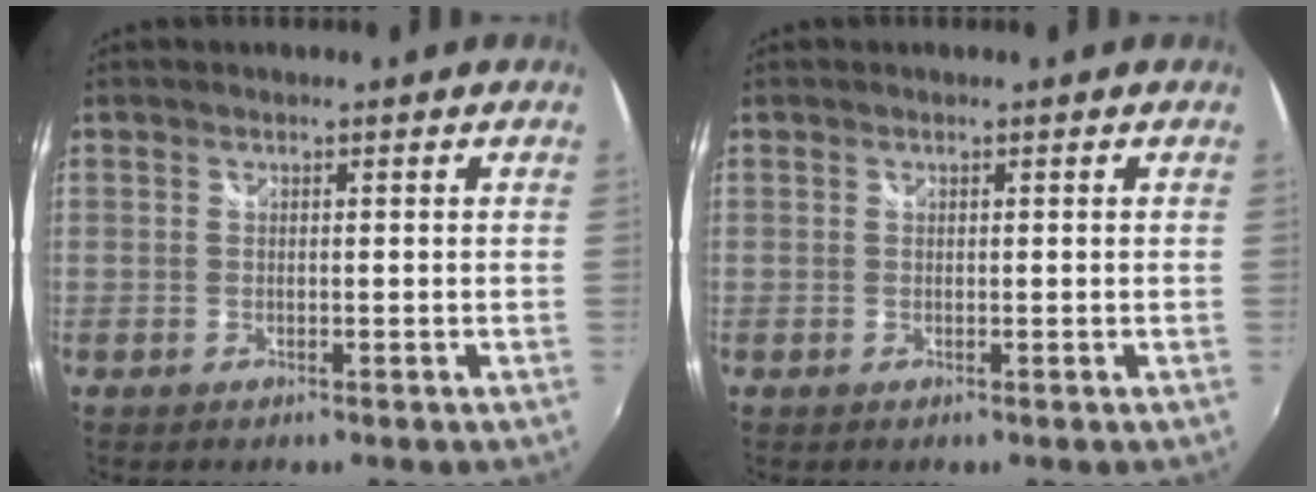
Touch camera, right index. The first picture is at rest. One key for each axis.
{"total": 0.0}